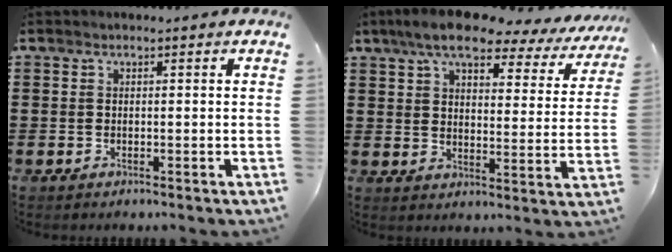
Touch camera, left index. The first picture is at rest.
{"total": 9.1, "force": [7.4, 2.0, 4.8], "torque": [-0.108, -0.034, 0.125]}